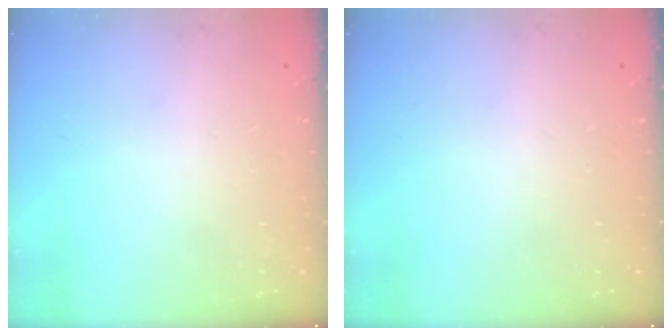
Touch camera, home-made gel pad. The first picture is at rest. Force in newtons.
{"total": 0.0}